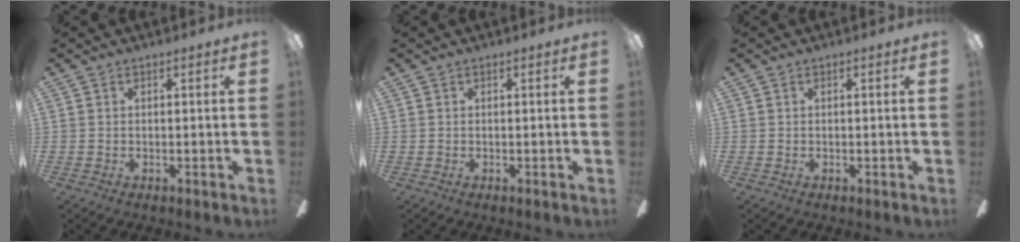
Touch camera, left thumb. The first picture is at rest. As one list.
[{"total": 0.0}, {"total": 0.0}]